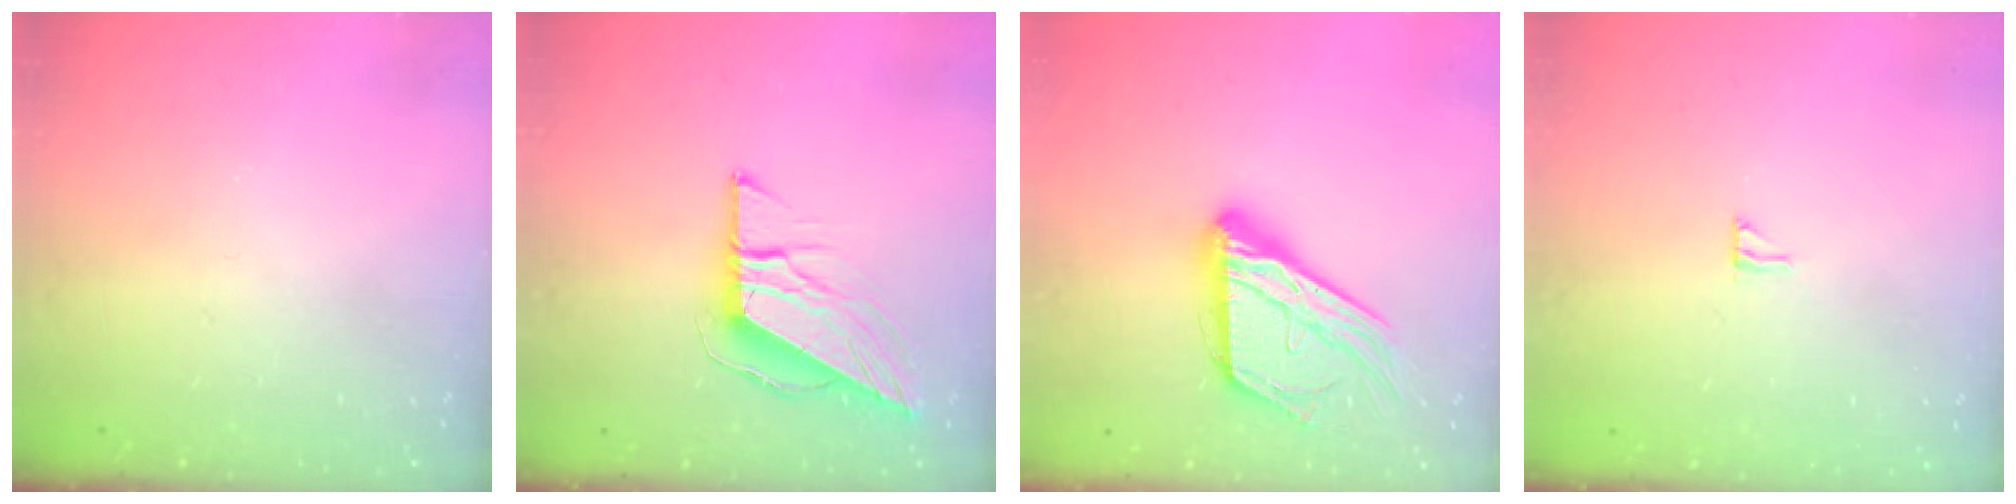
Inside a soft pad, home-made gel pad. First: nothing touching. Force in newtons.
{"total": 9.4, "press": 9.4, "slide": 0.6}
{"total": 17.9, "press": 17.8, "slide": 1.5}
{"total": 4.2, "press": 4.2, "slide": 0.4}